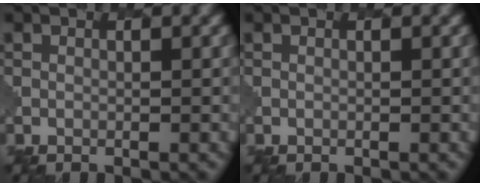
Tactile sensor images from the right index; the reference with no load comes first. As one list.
[{"total": 0.0}]